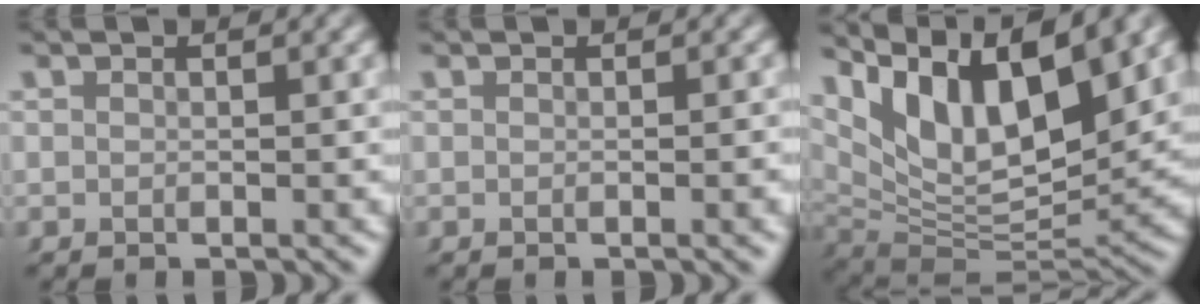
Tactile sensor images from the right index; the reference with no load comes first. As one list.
[{"total": 0.7, "force": [-0.1, -0.2, 0.6], "torque": [-0.008, 0.006, -0.004]}, {"total": 13.1, "force": [4.0, 8.1, 9.5], "torque": [-0.174, -0.005, 0.064]}]